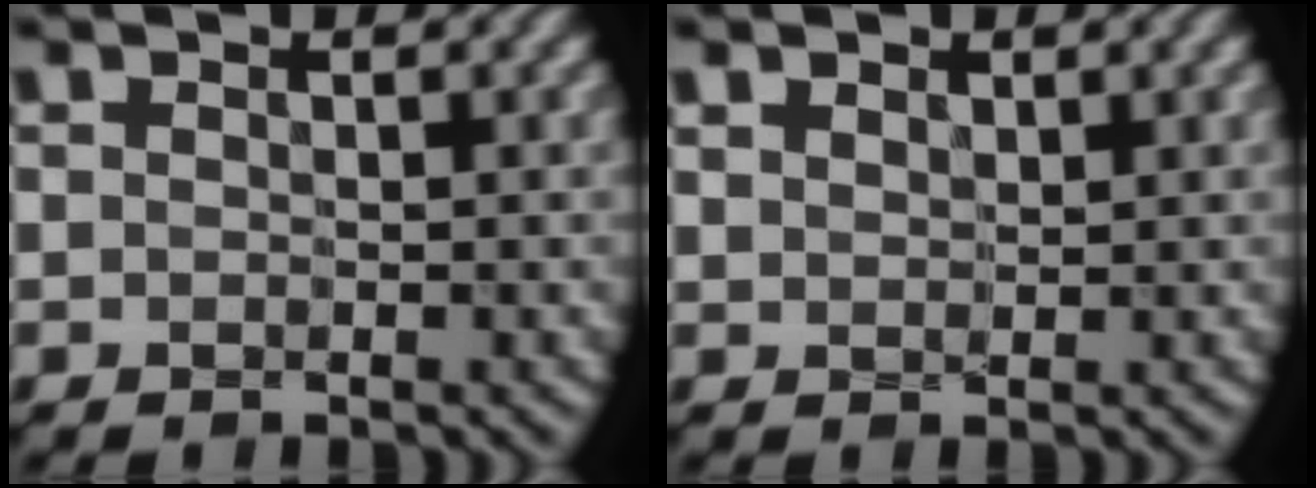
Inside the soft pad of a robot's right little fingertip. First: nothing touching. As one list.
[{"total": 1.8, "force": [1.2, 1.1, 0.8], "torque": [-0.022, 0.000, 0.026]}]